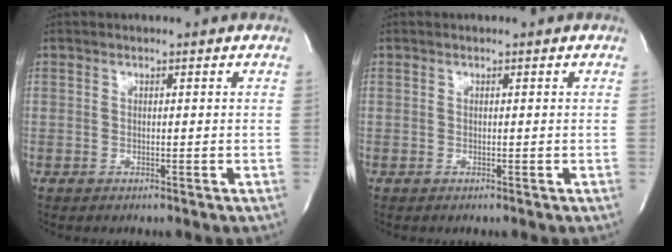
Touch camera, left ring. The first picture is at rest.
{"total": 0.0}